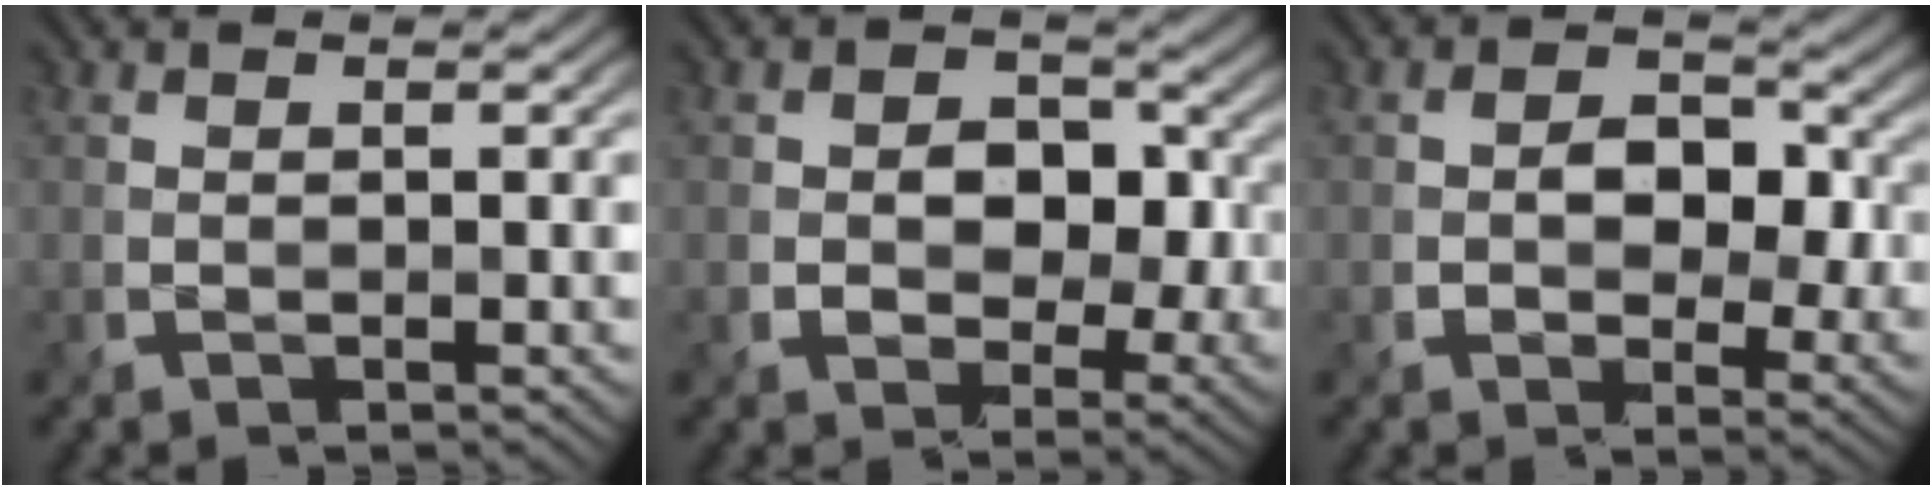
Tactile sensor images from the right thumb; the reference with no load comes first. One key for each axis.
{"total": 8.7, "fx": 1.0, "fy": 6.7, "fz": 5.4, "tx": -0.078, "ty": -0.019, "tz": 0.010}
{"total": 6.6, "fx": 0.9, "fy": 5.0, "fz": 4.2, "tx": -0.067, "ty": -0.010, "tz": 0.008}